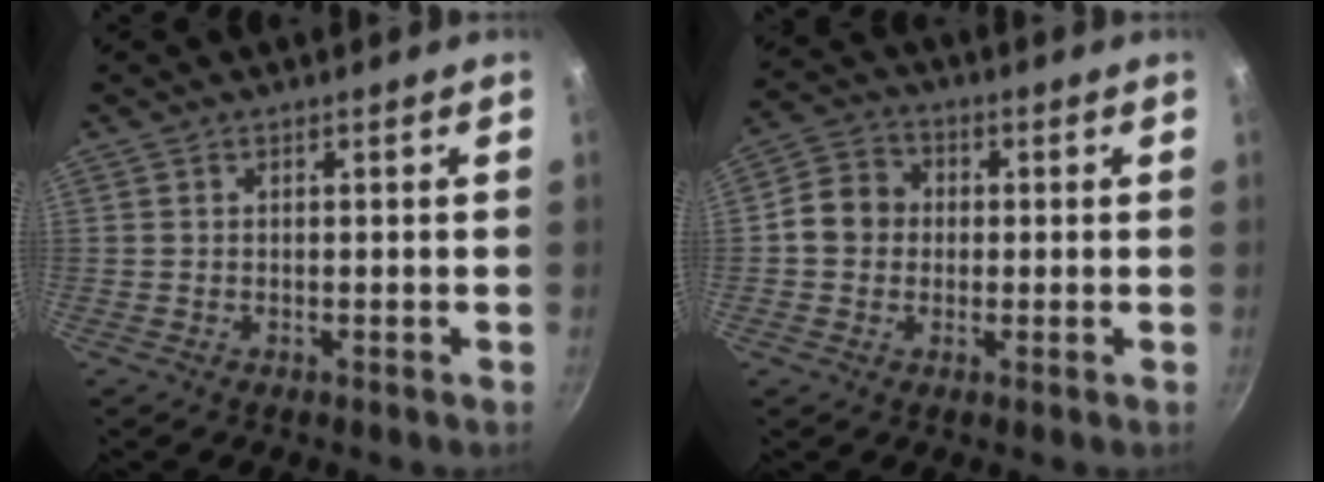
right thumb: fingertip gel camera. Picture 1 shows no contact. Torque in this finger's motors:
{"motor_torque": [0.31, 1.34, 0.50, -0.43, 0.23]}